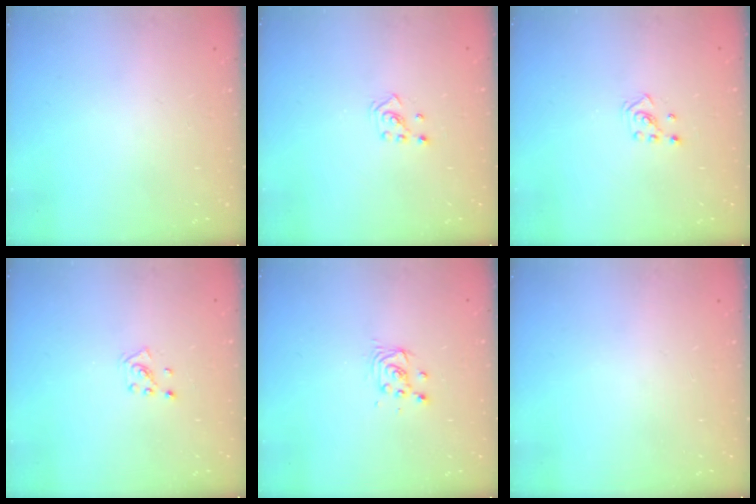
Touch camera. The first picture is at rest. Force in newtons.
{"total": 2.1, "press": 1.9, "slide": 0.8}
{"total": 2.1, "press": 1.9, "slide": 0.8}
{"total": 2.2, "press": 2.2, "slide": 0.3}
{"total": 3.4, "press": 3.4, "slide": 0.4}
{"total": 0.0}